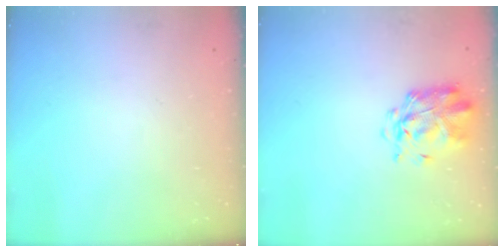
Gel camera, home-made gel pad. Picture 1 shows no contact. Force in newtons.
{"total": 3.0, "press": 2.9, "slide": 0.8}